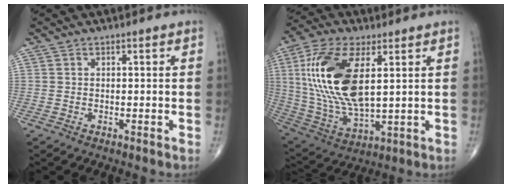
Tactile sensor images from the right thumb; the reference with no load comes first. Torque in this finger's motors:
{"motor_torque": [-0.46, 2.75, 2.39, 0.39, 0.27]}